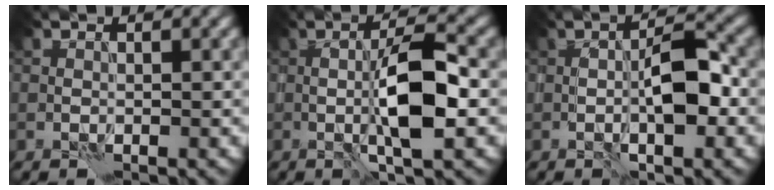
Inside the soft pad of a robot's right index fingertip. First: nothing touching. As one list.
[{"total": 5.5, "force": [0.3, 0.9, 5.4], "torque": [-0.114, -0.003, -0.001]}, {"total": 3.6, "force": [-0.1, 0.8, 3.5], "torque": [-0.081, 0.000, -0.009]}]